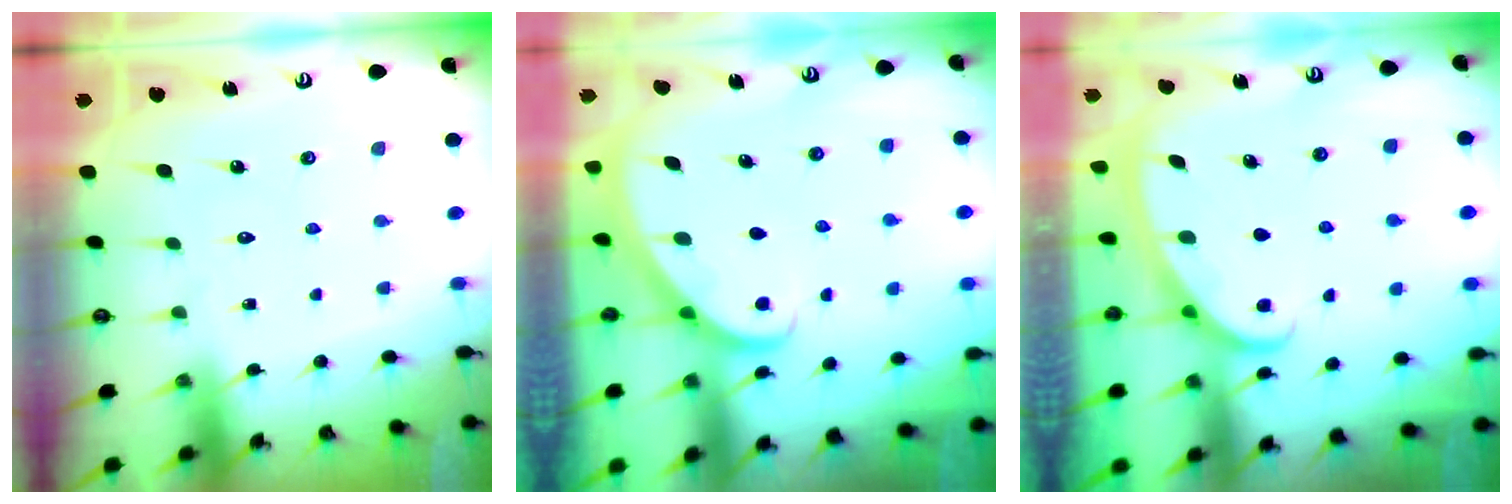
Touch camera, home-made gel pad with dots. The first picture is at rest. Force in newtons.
{"total": 2.9, "press": 2.9, "slide": 0.2}
{"total": 2.8, "press": 2.8, "slide": 0.4}